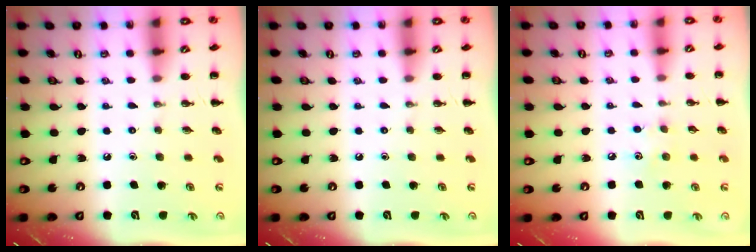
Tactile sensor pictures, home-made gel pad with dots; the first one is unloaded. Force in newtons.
{"total": 0.0}
{"total": 4.6, "press": 4.5, "slide": 1.0}